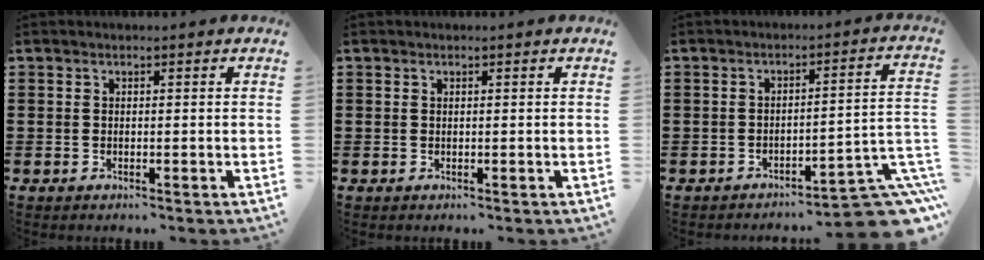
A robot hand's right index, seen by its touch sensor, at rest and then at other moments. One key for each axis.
{"total": 0.0}
{"total": 7.6, "fx": -5.8, "fy": 1.2, "fz": 4.8, "tx": -0.059, "ty": 0.001, "tz": -0.107}